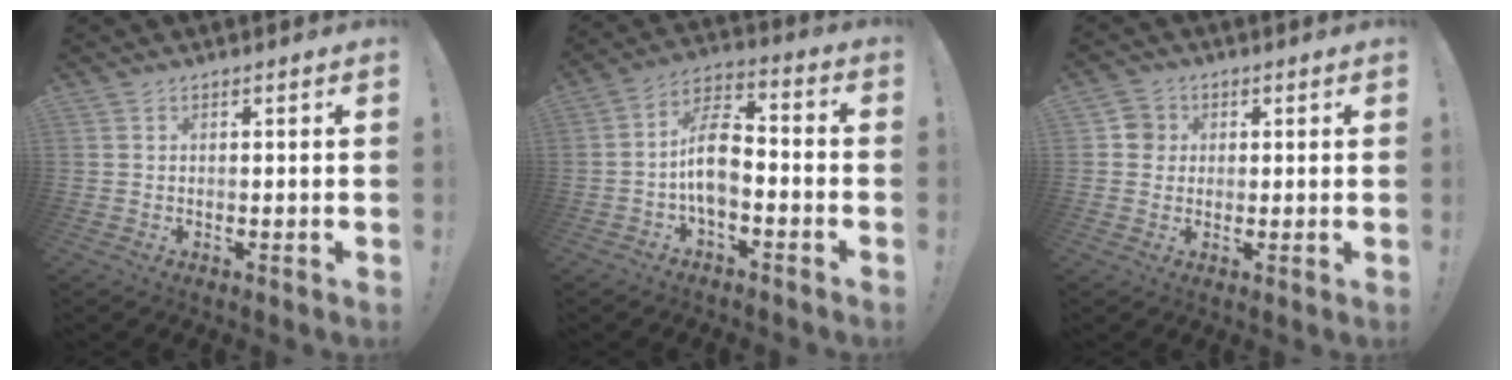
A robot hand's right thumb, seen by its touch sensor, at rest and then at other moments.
{"total": 11.3, "force": [-2.4, 6.6, 8.8], "torque": [-0.164, 0.021, -0.043]}
{"total": 4.5, "force": [0.6, 4.3, 1.2], "torque": [-0.016, 0.011, 0.011]}